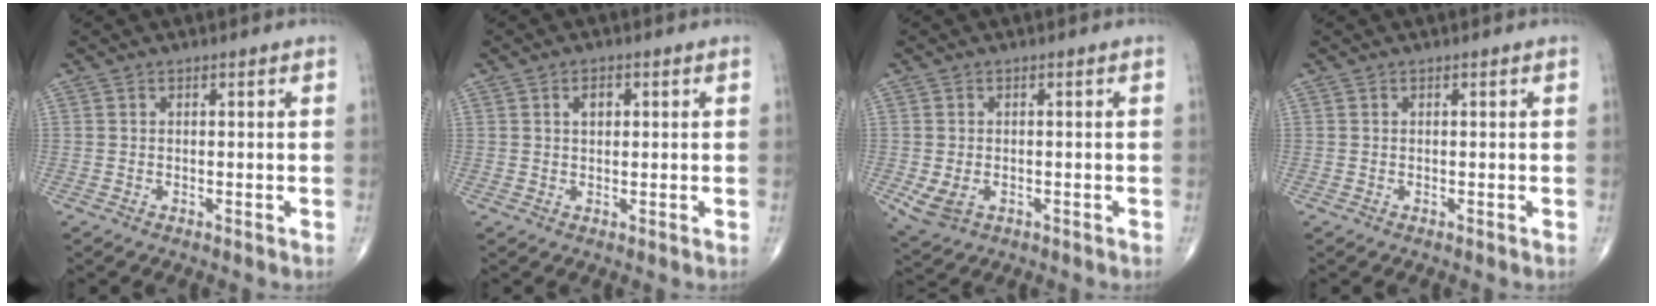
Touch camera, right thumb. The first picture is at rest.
{"total": 2.6, "force": [0.8, 1.6, 1.8], "torque": [-0.024, 0.000, 0.012]}
{"total": 4.2, "force": [-1.1, 2.9, 2.9], "torque": [-0.060, -0.002, -0.009]}
{"total": 0.0}